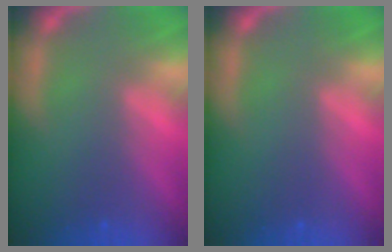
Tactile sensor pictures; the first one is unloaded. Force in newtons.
{"total": 0.0}